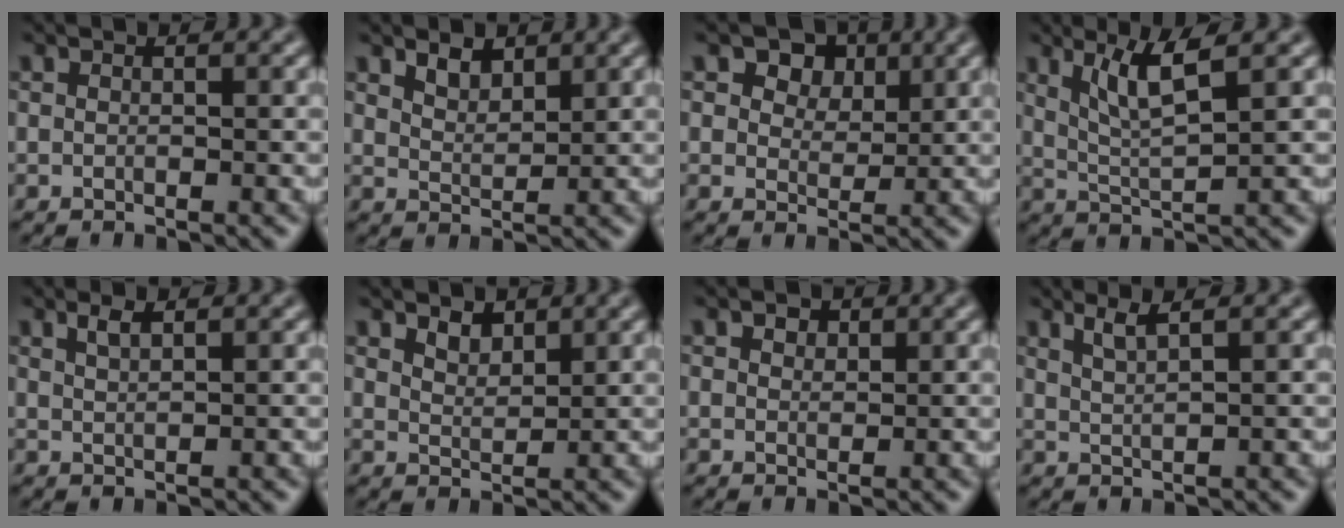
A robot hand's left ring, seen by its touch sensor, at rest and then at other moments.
{"total": 2.0, "force": [1.7, 0.8, 0.8], "torque": [-0.019, -0.003, 0.031]}
{"total": 4.6, "force": [2.6, 3.0, 2.4], "torque": [-0.044, -0.007, 0.033]}
{"total": 4.3, "force": [2.1, 0.8, 3.7], "torque": [-0.073, -0.005, 0.043]}
{"total": 1.4, "force": [1.0, 0.3, 0.8], "torque": [-0.016, 0.002, 0.019]}
{"total": 1.7, "force": [1.4, 0.7, 0.6], "torque": [-0.015, -0.002, 0.027]}
{"total": 1.5, "force": [1.1, 0.9, 0.6], "torque": [-0.009, -0.002, 0.014]}
{"total": 2.0, "force": [1.4, 0.5, 1.4], "torque": [-0.020, 0.002, 0.025]}